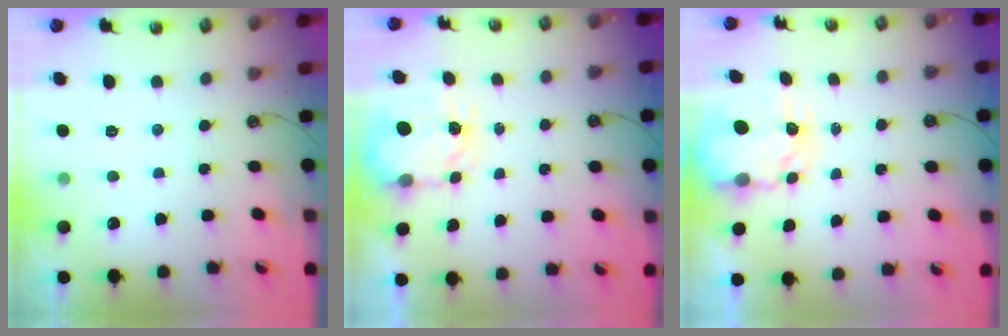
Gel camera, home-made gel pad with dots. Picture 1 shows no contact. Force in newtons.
{"total": 3.7, "press": 3.7, "slide": 0.4}
{"total": 3.9, "press": 3.9, "slide": 0.2}